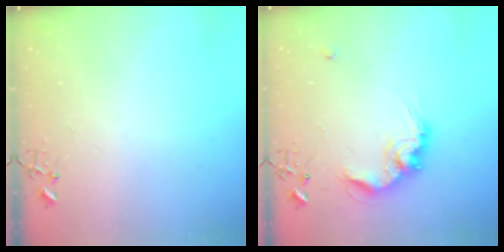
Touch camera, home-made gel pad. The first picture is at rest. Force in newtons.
{"total": 12.6, "press": 12.6, "slide": 0.4}